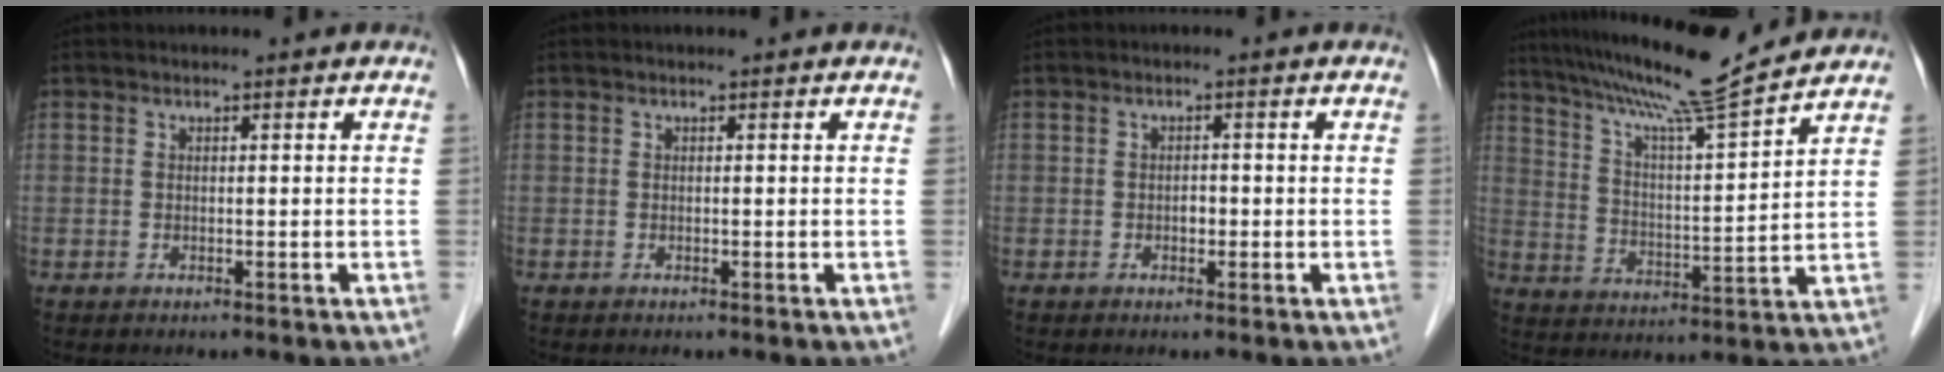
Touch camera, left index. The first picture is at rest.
{"total": 0.0}
{"total": 1.1, "force": [-0.4, 0.7, 0.8], "torque": [-0.013, 0.003, -0.006]}
{"total": 15.2, "force": [13.5, -1.2, 7.0], "torque": [-0.130, 0.005, 0.218]}